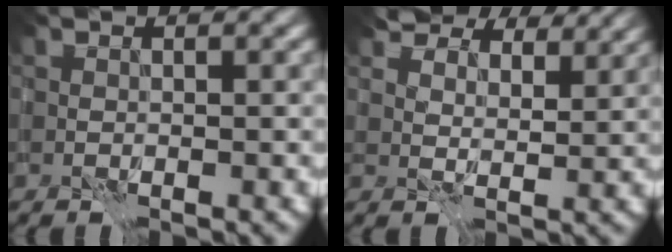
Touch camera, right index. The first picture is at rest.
{"total": 8.8, "force": [7.4, 3.6, 3.1], "torque": [-0.067, -0.003, 0.115]}